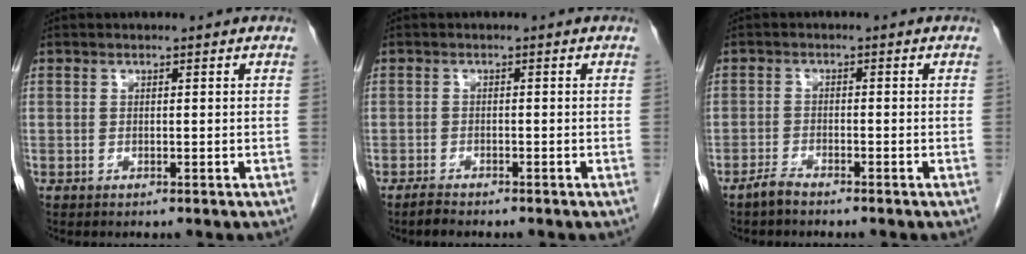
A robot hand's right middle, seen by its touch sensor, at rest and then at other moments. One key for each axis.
{"total": 1.7, "fx": -1.5, "fy": 0.3, "fz": 0.7, "tx": -0.024, "ty": -0.004, "tz": -0.026}
{"total": 1.9, "fx": -1.8, "fy": 0.2, "fz": 0.8, "tx": -0.020, "ty": -0.002, "tz": -0.035}